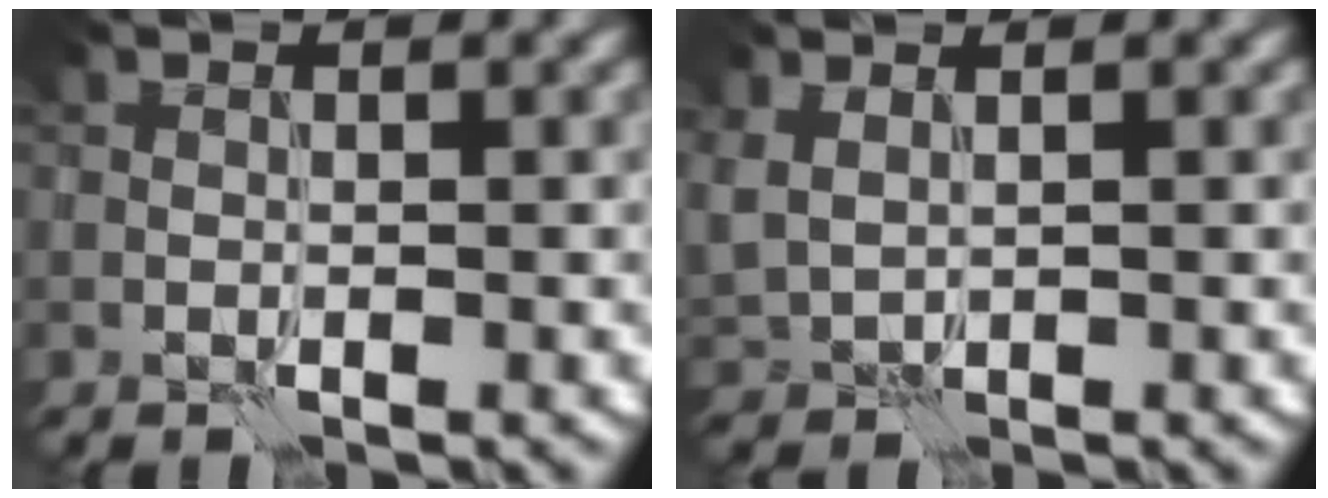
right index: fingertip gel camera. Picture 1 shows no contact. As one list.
[{"total": 2.0, "force": [0.9, 1.2, 1.3], "torque": [-0.042, 0.001, 0.026]}]